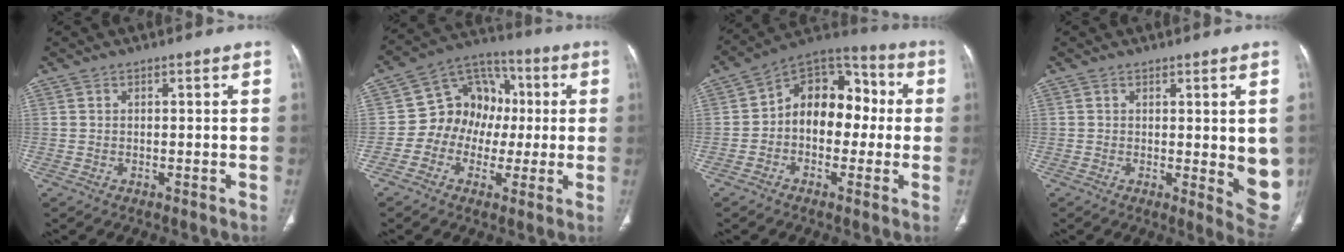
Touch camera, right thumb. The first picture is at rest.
{"total": 12.4, "force": [-0.5, 10.8, 5.9], "torque": [-0.054, 0.035, -0.022]}
{"total": 13.9, "force": [-0.5, 9.9, 9.7], "torque": [-0.092, 0.051, -0.025]}
{"total": 9.4, "force": [-0.3, 3.0, 8.9], "torque": [-0.084, -0.019, -0.001]}